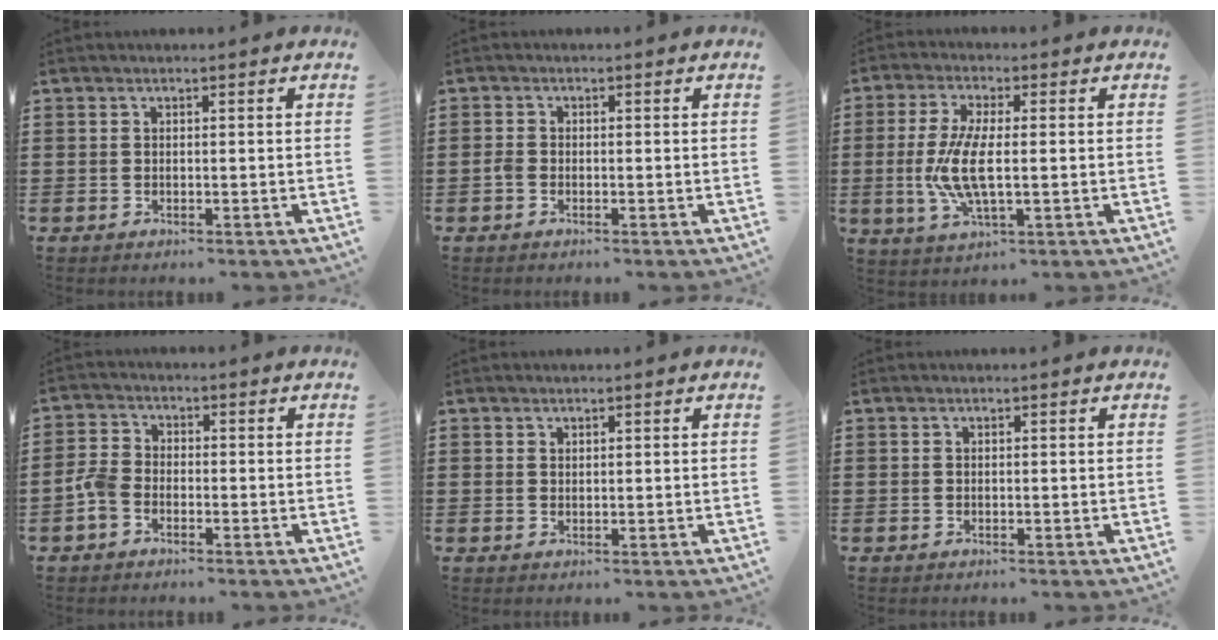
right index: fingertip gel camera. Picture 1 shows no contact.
{"total": 1.2, "force": [-0.6, 0.8, 0.7], "torque": [-0.031, -0.006, -0.016]}
{"total": 8.3, "force": [-0.6, 2.7, 7.8], "torque": [-0.178, -0.012, -0.021]}
{"total": 3.3, "force": [-1.9, 2.0, 1.8], "torque": [-0.056, 0.000, -0.042]}
{"total": 0.7, "force": [0.6, 0.4, 0.1], "torque": [-0.003, 0.001, 0.012]}
{"total": 0.0}